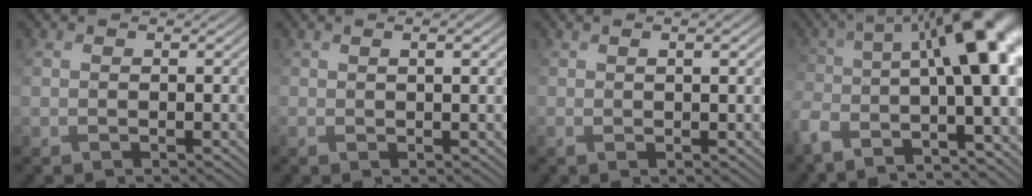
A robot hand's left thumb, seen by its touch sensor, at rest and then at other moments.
{"total": 3.4, "force": [0.6, 0.7, 3.3], "torque": [-0.051, 0.012, 0.006]}
{"total": 3.0, "force": [0.5, 0.6, 2.9], "torque": [-0.046, 0.008, 0.006]}
{"total": 13.7, "force": [-3.9, 4.5, 12.3], "torque": [-0.223, -0.011, -0.067]}